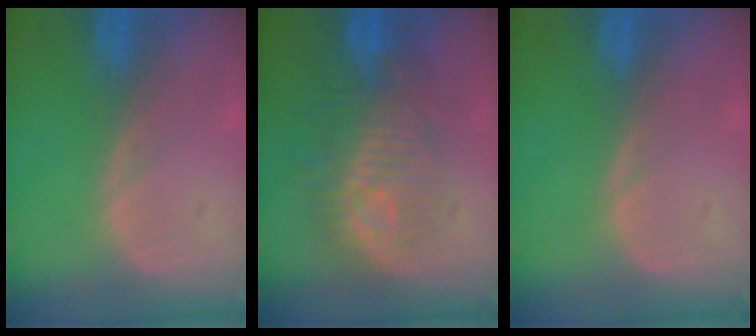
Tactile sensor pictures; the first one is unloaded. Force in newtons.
{"total": 9.4, "press": 9.4, "slide": 1.2}
{"total": 0.0}